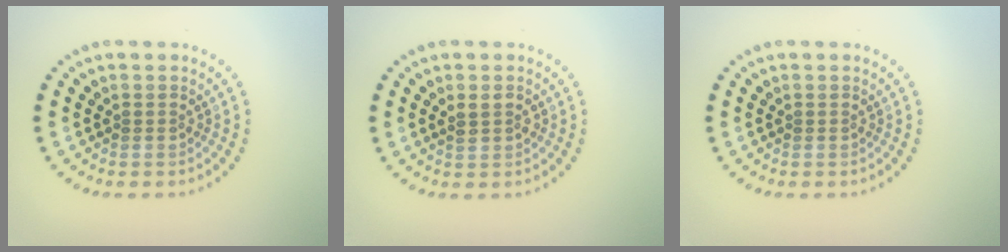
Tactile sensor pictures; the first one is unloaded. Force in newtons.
{"total": 1.4, "press": 1.4, "slide": 0.2}
{"total": 0.0}